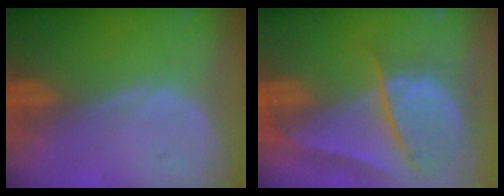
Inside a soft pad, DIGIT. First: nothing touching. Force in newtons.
{"total": 10.2, "press": 8.4, "slide": 5.7}